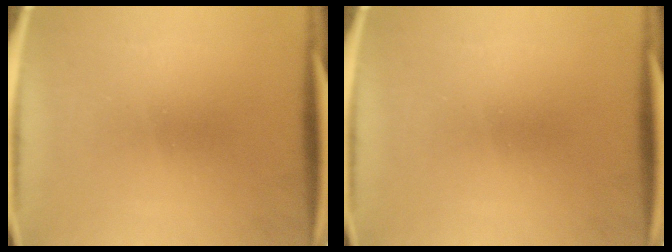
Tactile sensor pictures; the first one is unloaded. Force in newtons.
{"total": 0.0}